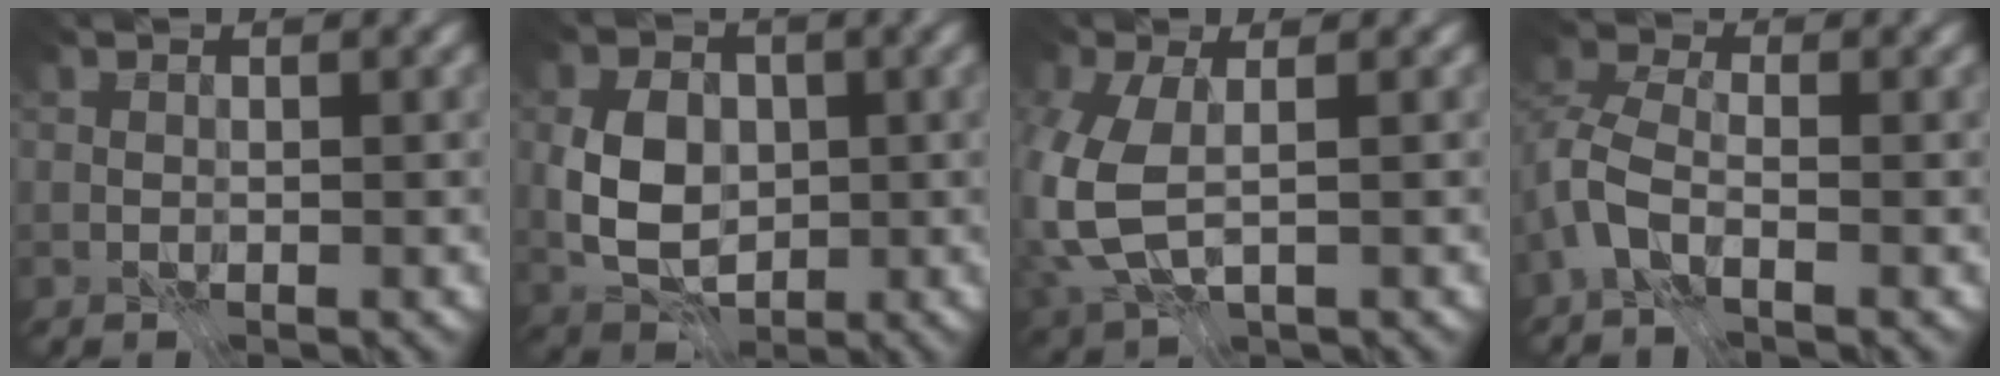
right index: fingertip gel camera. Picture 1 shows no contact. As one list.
[{"total": 6.2, "force": [-0.6, 4.5, 4.3], "torque": [-0.088, 0.001, -0.021]}, {"total": 7.0, "force": [-0.9, 4.1, 5.6], "torque": [-0.161, -0.013, -0.010]}, {"total": 3.8, "force": [-2.1, 1.9, 2.6], "torque": [-0.068, 0.006, -0.055]}]